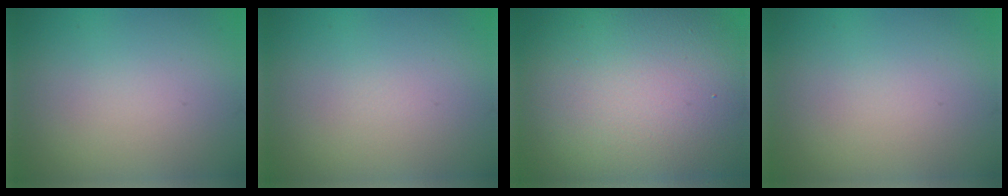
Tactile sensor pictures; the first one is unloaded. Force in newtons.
{"total": 0.0}
{"total": 15.9, "press": 15.8, "slide": 0.9}
{"total": 0.0}